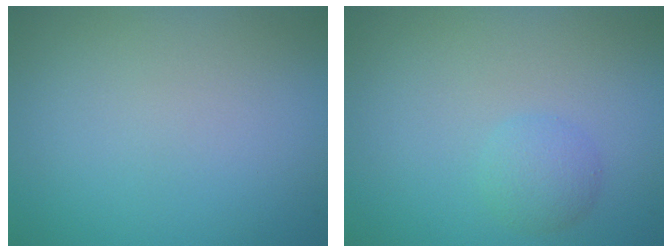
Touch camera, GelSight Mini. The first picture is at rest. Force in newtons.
{"total": 1.7, "press": 1.7, "slide": 0.1}